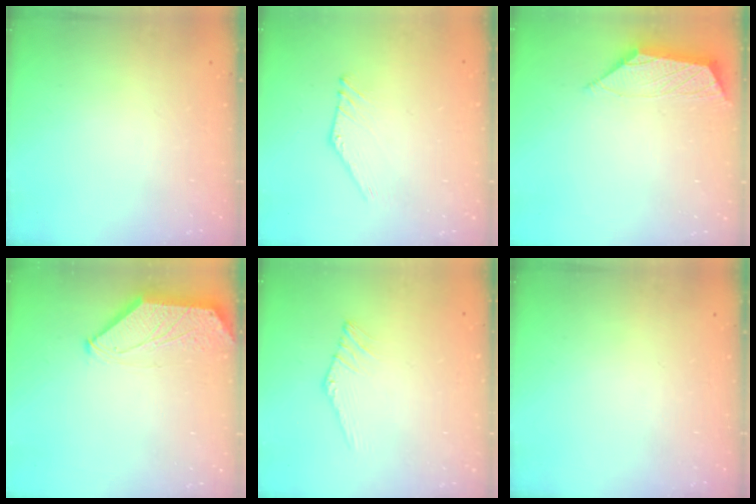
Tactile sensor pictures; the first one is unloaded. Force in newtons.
{"total": 2.3, "press": 2.3, "slide": 0.1}
{"total": 1.4, "press": 1.4, "slide": 0.2}
{"total": 0.5, "press": 0.4, "slide": 0.3}
{"total": 0.0}
{"total": 0.0}